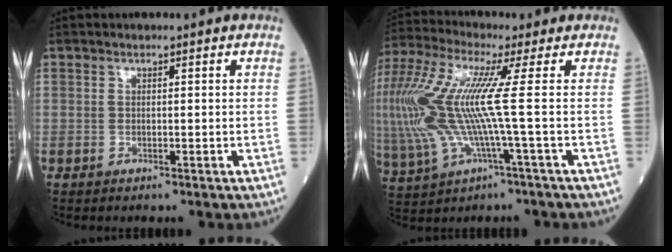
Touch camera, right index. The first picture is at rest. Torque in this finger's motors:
{"motor_torque": [2.14, 0.00, 1.06, 0.21]}